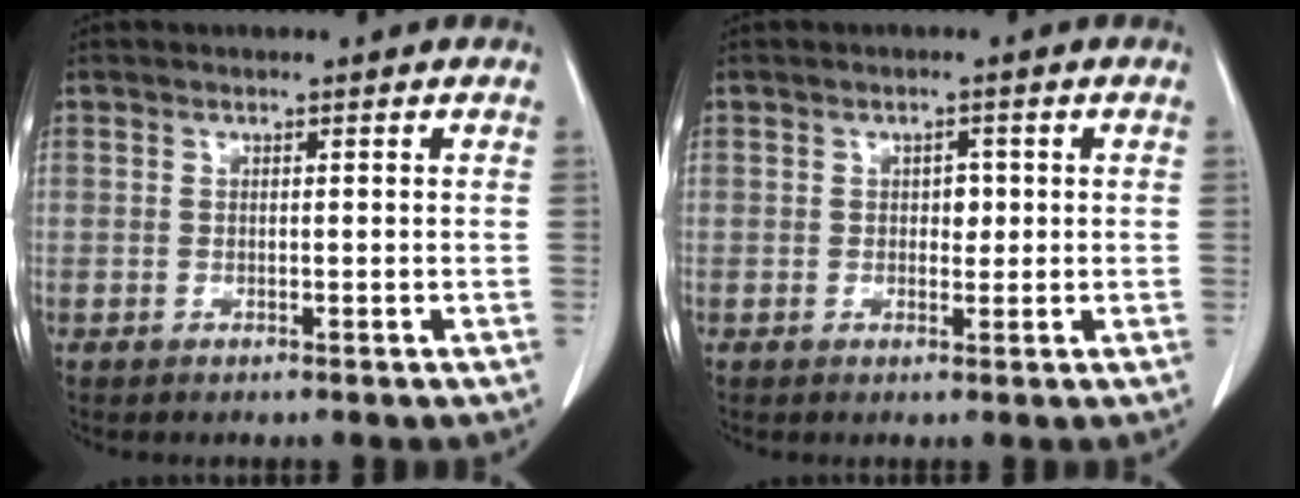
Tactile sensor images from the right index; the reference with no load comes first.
{"total": 1.9, "force": [0.2, 1.3, 1.3], "torque": [-0.015, 0.003, 0.004]}